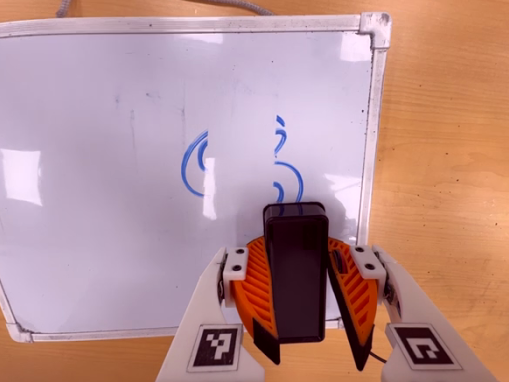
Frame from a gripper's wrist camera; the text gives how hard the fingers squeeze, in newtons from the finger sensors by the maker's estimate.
{"total": 9.3, "left": 10.1, "right": 8.5}